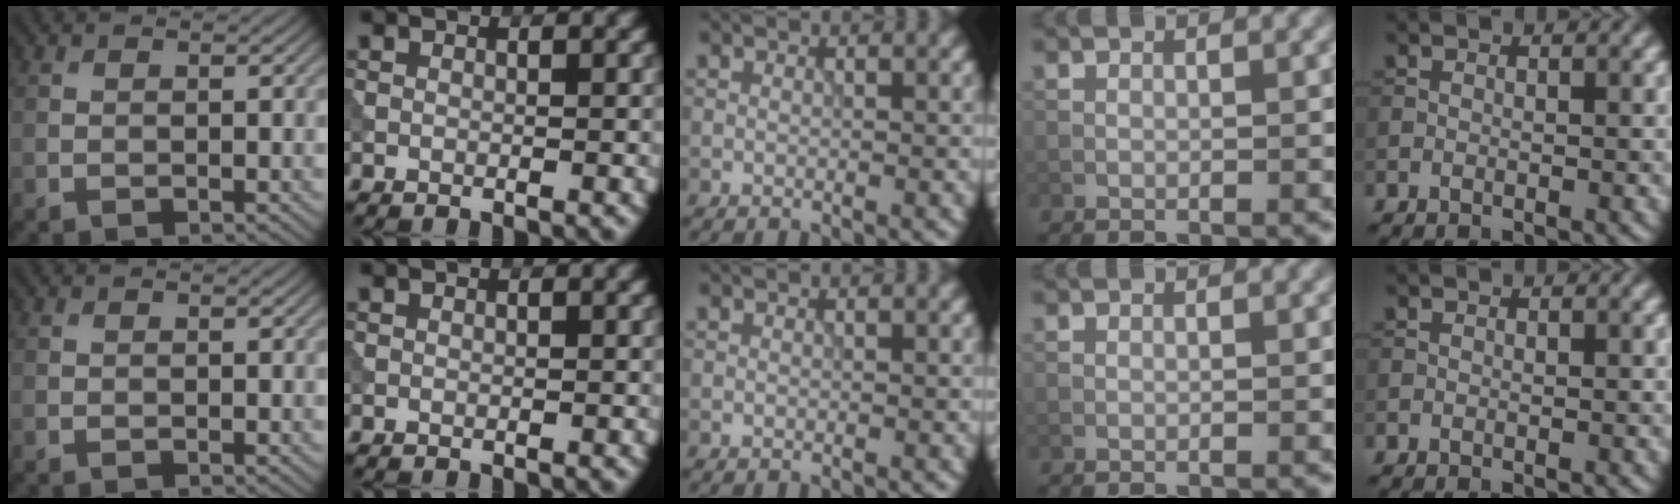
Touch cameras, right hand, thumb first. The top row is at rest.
{}